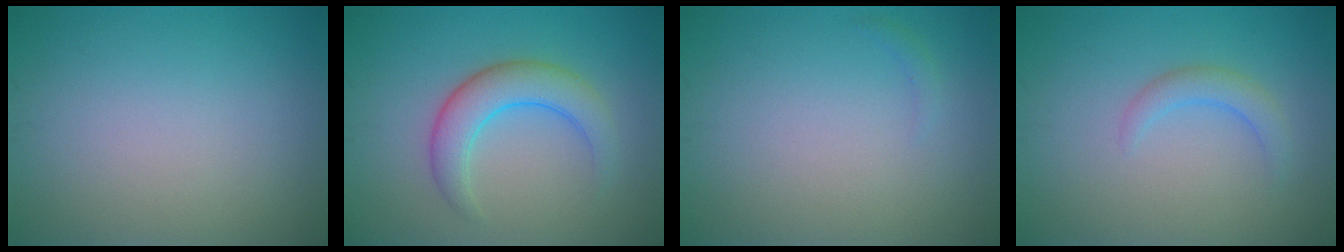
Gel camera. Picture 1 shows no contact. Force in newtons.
{"total": 4.4, "press": 4.4, "slide": 0.3}
{"total": 0.6, "press": 0.5, "slide": 0.1}
{"total": 1.9, "press": 1.9, "slide": 0.3}